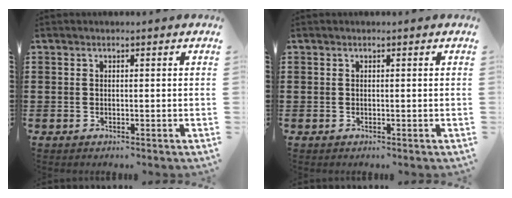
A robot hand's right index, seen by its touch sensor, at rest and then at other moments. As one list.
[{"total": 0.0}]